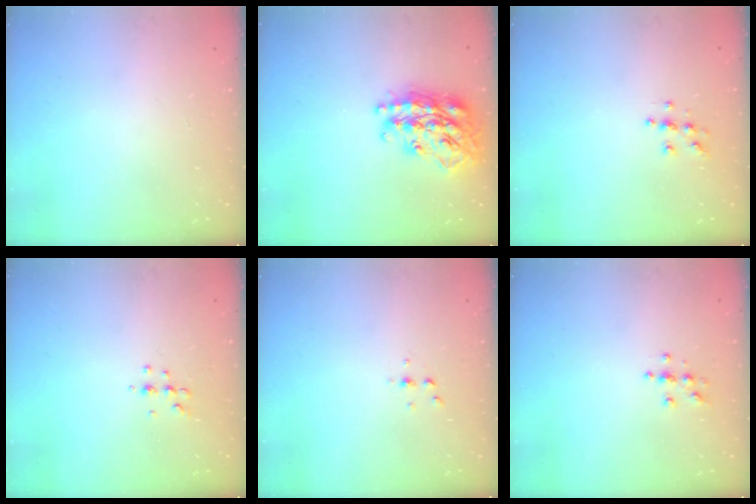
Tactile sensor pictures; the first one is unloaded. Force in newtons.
{"total": 23.2, "press": 23.2, "slide": 1.8}
{"total": 5.4, "press": 5.4, "slide": 0.1}
{"total": 4.5, "press": 4.3, "slide": 1.2}
{"total": 2.5, "press": 2.4, "slide": 0.2}
{"total": 3.7, "press": 3.7, "slide": 0.4}